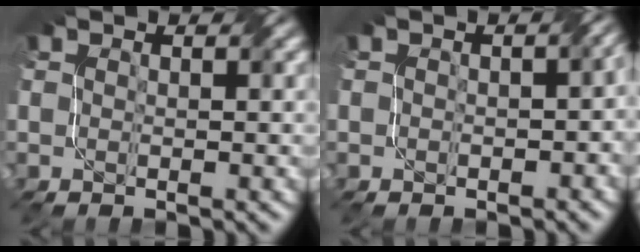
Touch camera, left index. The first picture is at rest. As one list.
[{"total": 3.2, "force": [-0.1, 2.0, 2.5], "torque": [-0.013, 0.000, 0.003]}]